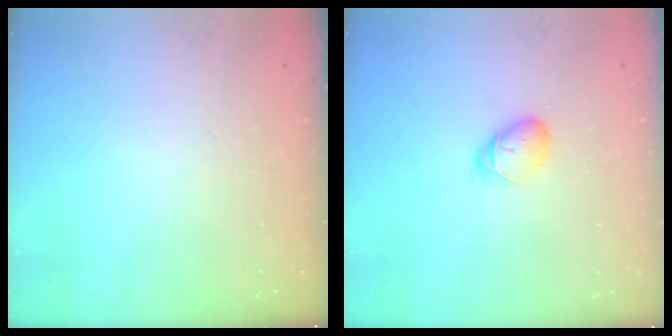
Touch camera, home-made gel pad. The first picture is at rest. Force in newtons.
{"total": 5.6, "press": 5.6, "slide": 0.9}